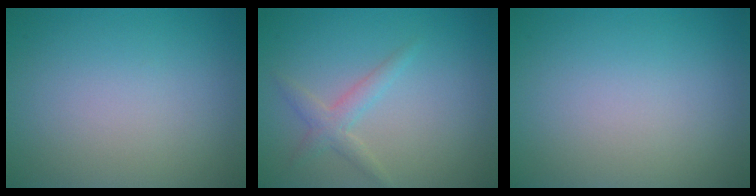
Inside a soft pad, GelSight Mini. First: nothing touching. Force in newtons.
{"total": 1.9, "press": 1.9, "slide": 0.1}
{"total": 0.0}